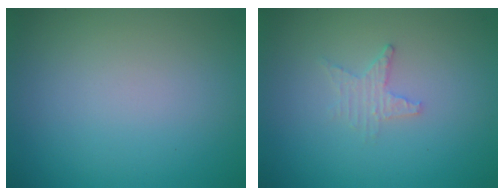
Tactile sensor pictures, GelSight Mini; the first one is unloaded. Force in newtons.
{"total": 1.5, "press": 1.4, "slide": 0.3}